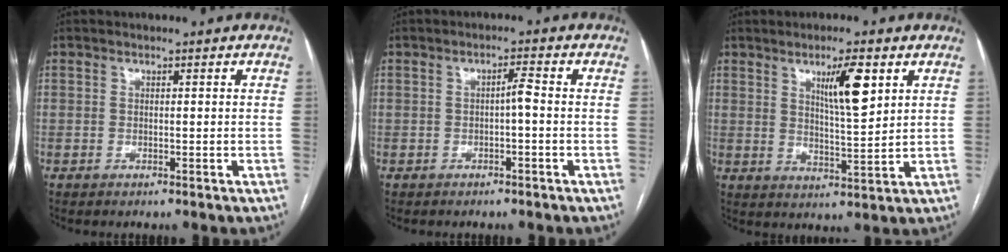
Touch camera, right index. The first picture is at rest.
{"total": 1.8, "force": [-0.3, 0.2, 1.8], "torque": [-0.027, 0.005, -0.006]}
{"total": 7.6, "force": [3.5, 0.9, 6.6], "torque": [-0.113, -0.006, 0.060]}